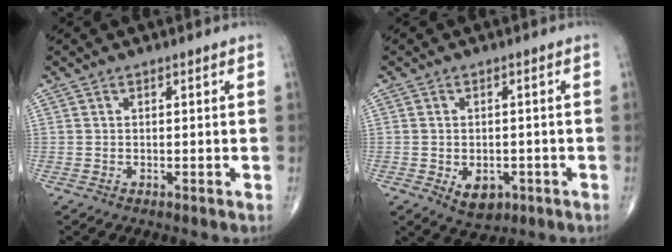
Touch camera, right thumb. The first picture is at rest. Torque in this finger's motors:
{"motor_torque": [-0.01, 0.10, -0.37, -0.14, 0.02]}